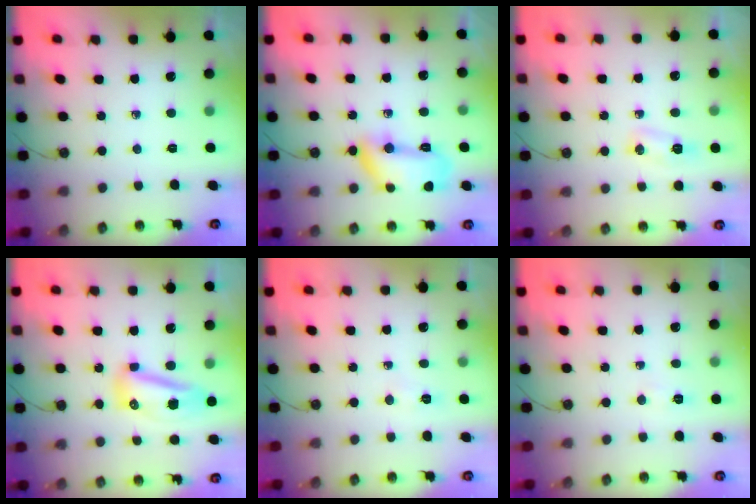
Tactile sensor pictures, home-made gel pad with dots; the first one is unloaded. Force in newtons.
{"total": 13.2, "press": 13.2, "slide": 0.9}
{"total": 4.7, "press": 4.6, "slide": 0.6}
{"total": 9.1, "press": 9.0, "slide": 1.1}
{"total": 4.8, "press": 3.0, "slide": 3.7}
{"total": 3.0, "press": 3.0, "slide": 0.5}